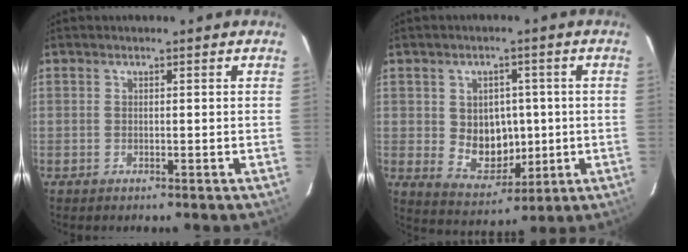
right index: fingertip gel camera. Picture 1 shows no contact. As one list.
[{"total": 9.1, "force": [-0.1, 7.5, 5.1], "torque": [-0.097, -0.002, 0.022]}]